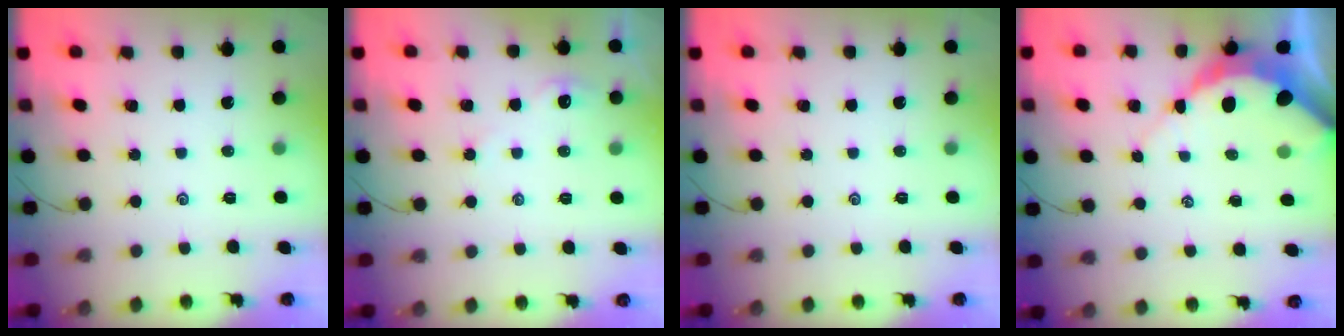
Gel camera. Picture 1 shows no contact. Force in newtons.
{"total": 1.9, "press": 1.8, "slide": 0.3}
{"total": 0.0}
{"total": 7.8, "press": 7.7, "slide": 0.7}